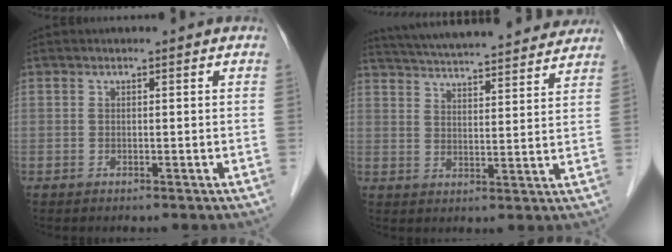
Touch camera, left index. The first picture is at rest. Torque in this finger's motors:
{"motor_torque": [-0.45, -0.88, 0.23, 0.15]}